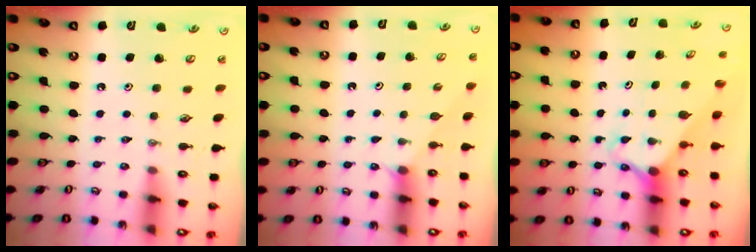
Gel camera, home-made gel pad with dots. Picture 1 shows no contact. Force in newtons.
{"total": 1.5, "press": 1.5, "slide": 0.2}
{"total": 2.7, "press": 2.7, "slide": 0.2}